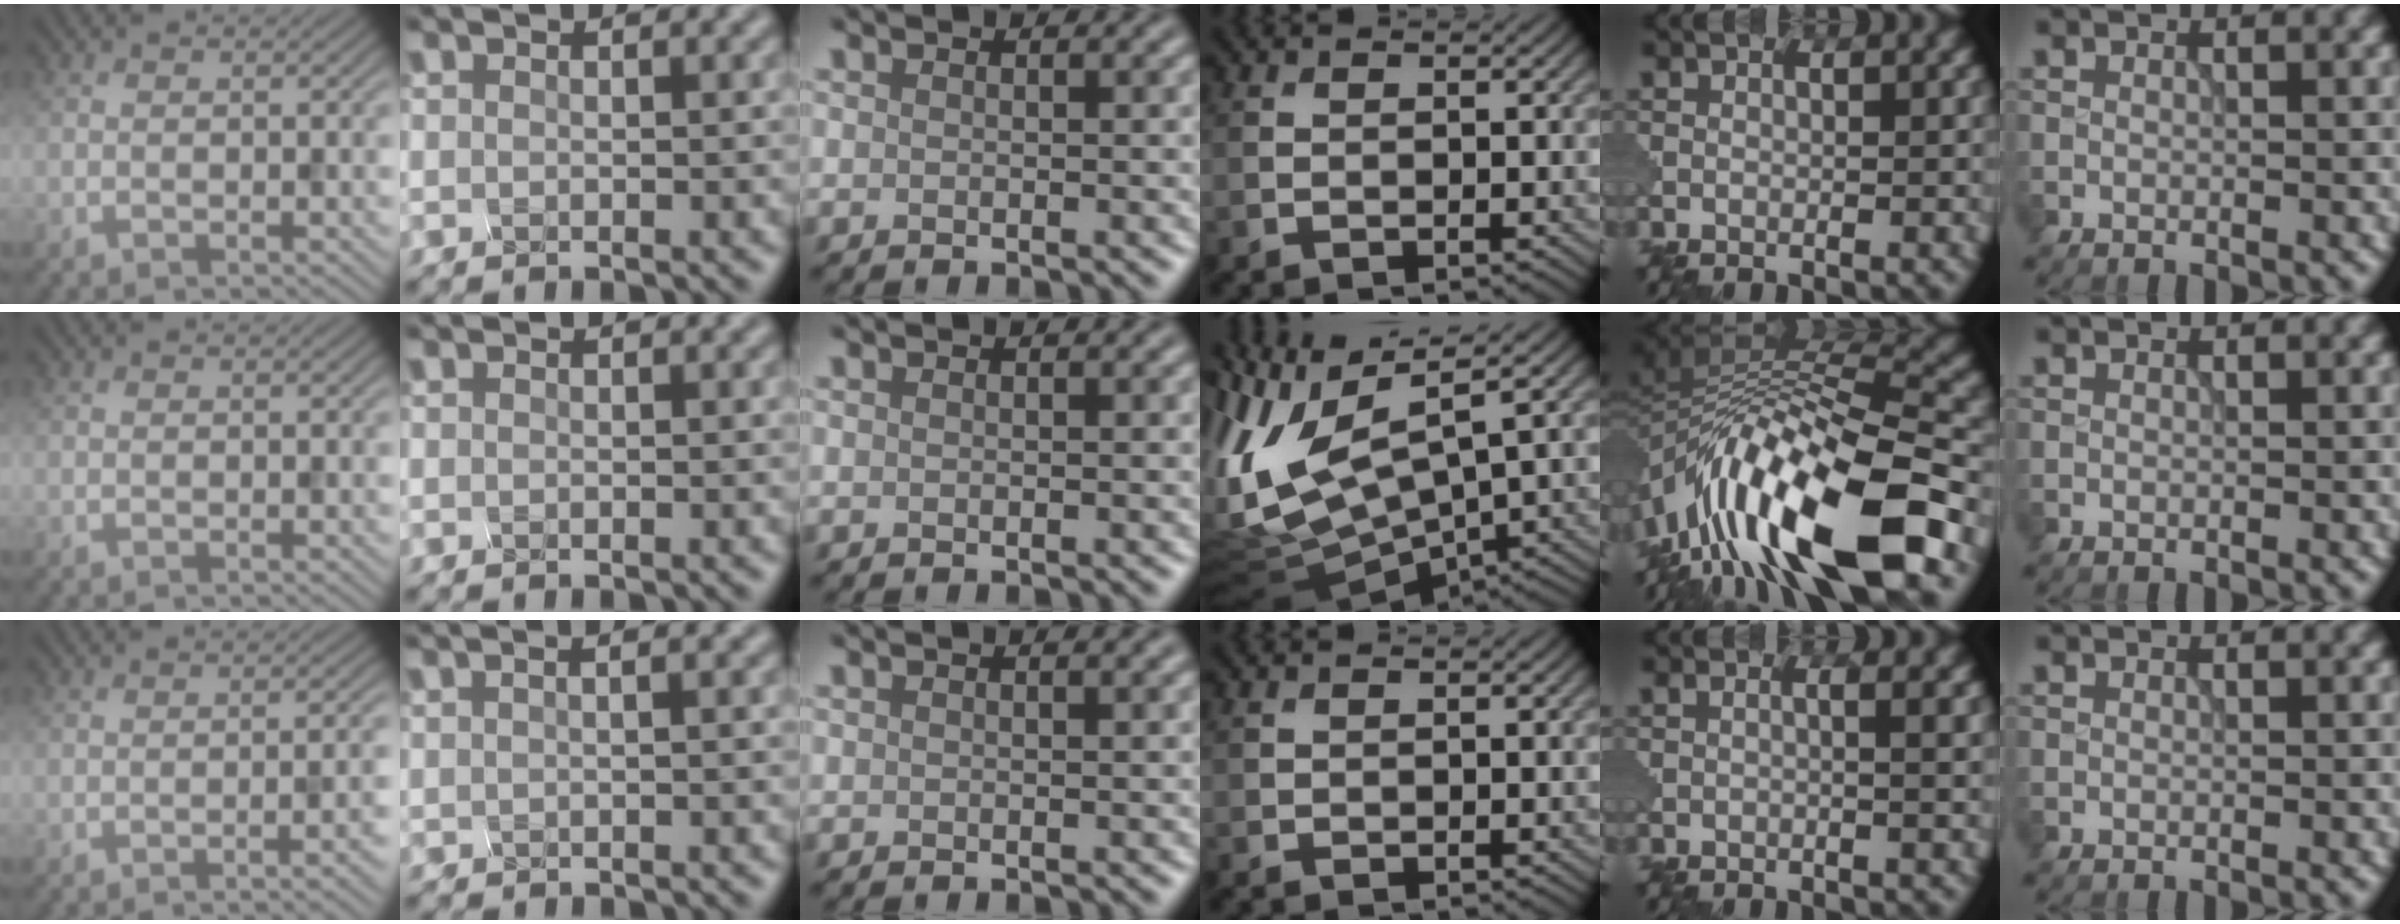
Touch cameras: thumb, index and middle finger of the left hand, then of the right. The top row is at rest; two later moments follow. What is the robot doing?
{"motion": "squeeze", "object": "hand grip exerciser"}